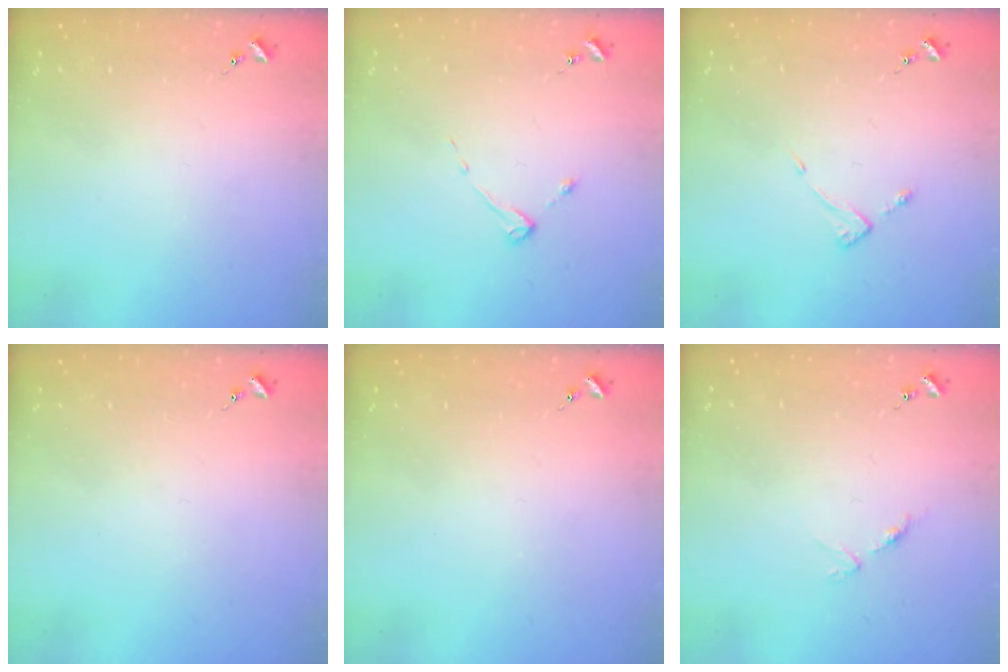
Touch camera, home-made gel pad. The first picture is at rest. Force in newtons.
{"total": 2.6, "press": 2.6, "slide": 0.4}
{"total": 3.2, "press": 3.2, "slide": 0.4}
{"total": 0.0}
{"total": 0.0}
{"total": 3.0, "press": 2.9, "slide": 0.4}